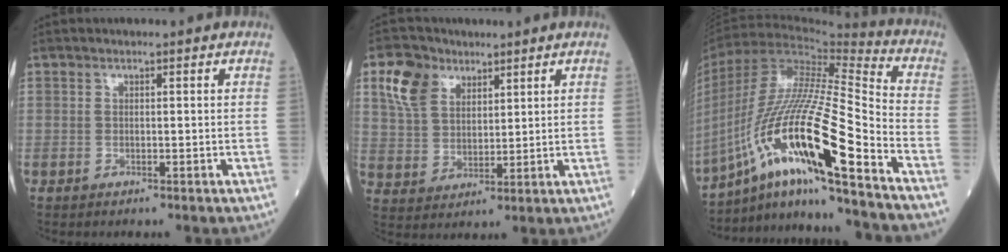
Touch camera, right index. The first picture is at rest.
{"total": 8.4, "force": [4.7, 5.4, 4.3], "torque": [-0.101, 0.024, 0.097]}
{"total": 22.8, "force": [-12.3, 0.7, 19.2], "torque": [-0.391, -0.024, -0.227]}